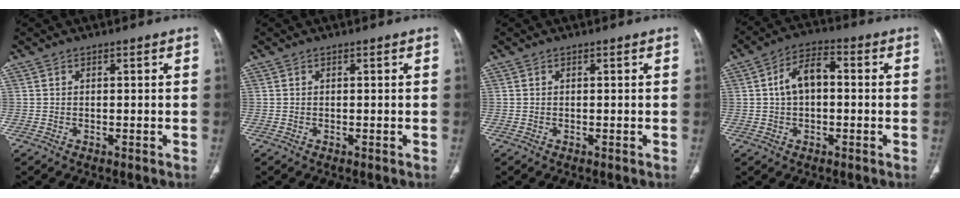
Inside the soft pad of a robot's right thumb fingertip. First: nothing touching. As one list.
[{"total": 0.0}, {"total": 0.0}, {"total": 7.5, "force": [0.5, 4.6, 6.0], "torque": [-0.103, 0.024, -0.002]}]